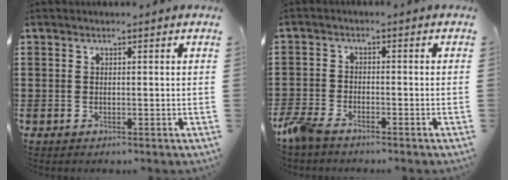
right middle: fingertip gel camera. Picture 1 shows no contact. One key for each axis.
{"total": 3.6, "fx": -3.1, "fy": 1.0, "fz": 1.5, "tx": -0.062, "ty": -0.010, "tz": -0.072}